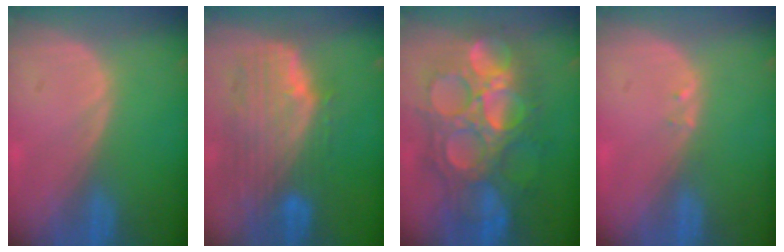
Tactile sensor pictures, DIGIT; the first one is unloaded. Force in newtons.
{"total": 10.3, "press": 9.0, "slide": 5.1}
{"total": 13.6, "press": 13.5, "slide": 1.4}
{"total": 0.6, "press": 0.6, "slide": 0.2}